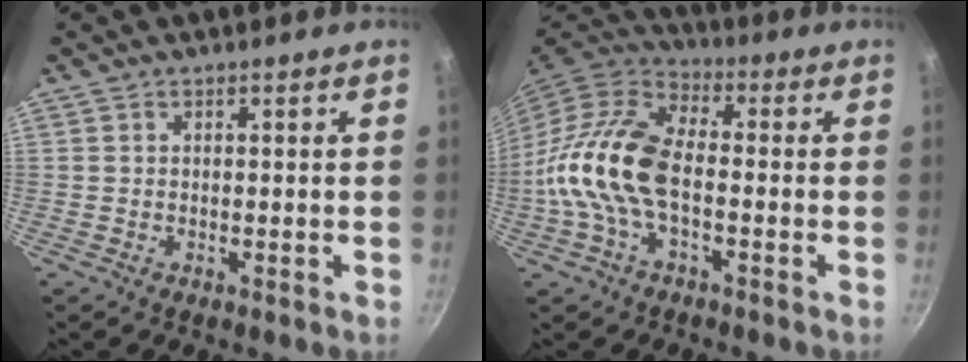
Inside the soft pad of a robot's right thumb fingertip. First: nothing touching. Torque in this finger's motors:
{"motor_torque": [1.68, 3.32, 1.41, -1.36, 0.26]}